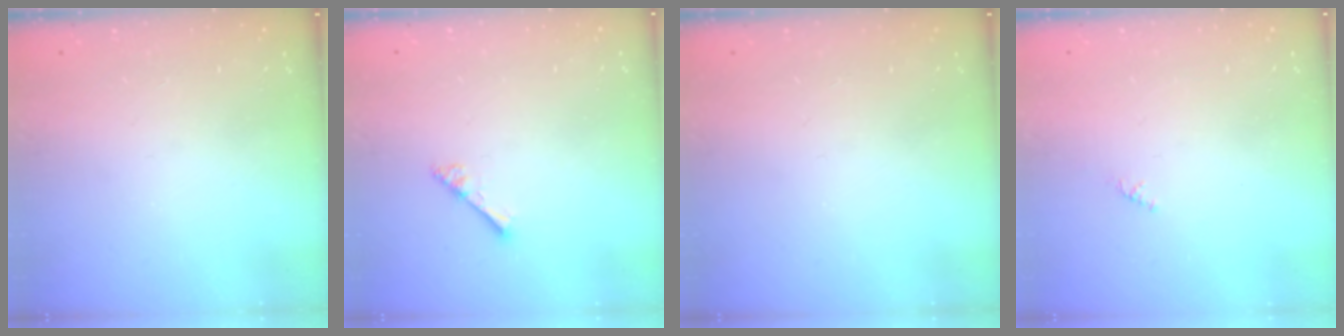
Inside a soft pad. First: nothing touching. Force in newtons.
{"total": 3.3, "press": 3.2, "slide": 0.4}
{"total": 0.0}
{"total": 0.8, "press": 0.7, "slide": 0.4}